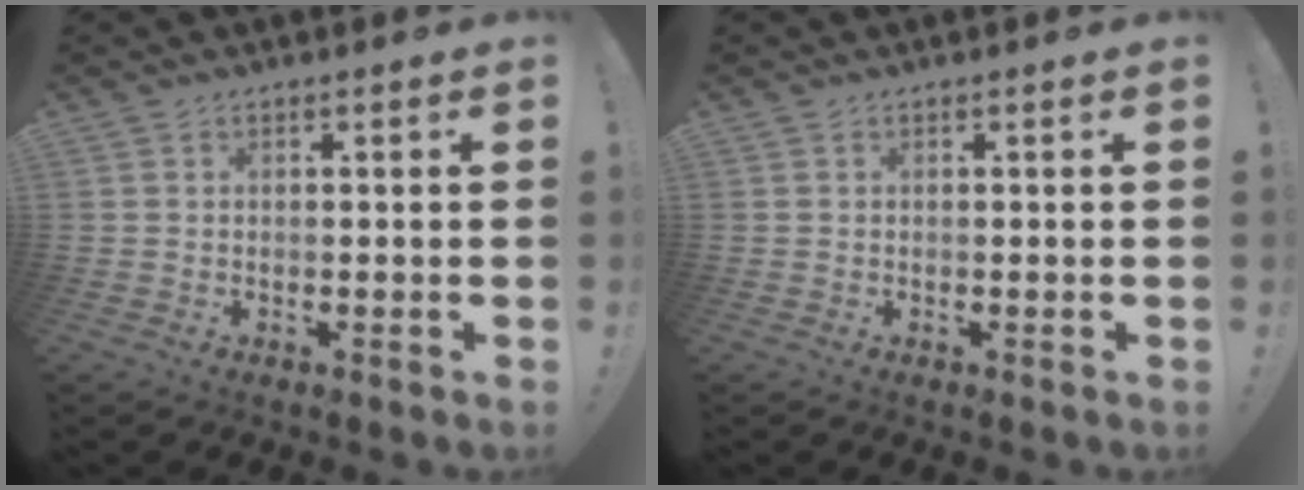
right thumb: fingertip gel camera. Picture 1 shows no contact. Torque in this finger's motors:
{"motor_torque": [0.00, 0.00, -0.11, 0.08, 0.00]}